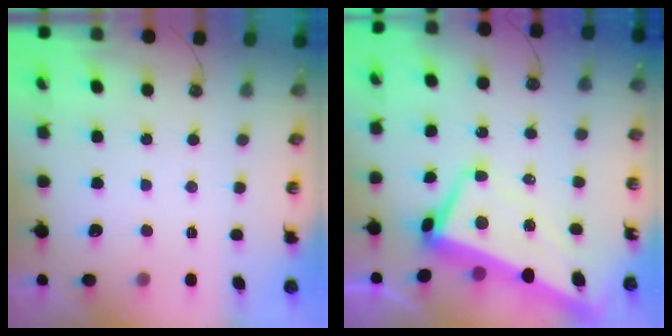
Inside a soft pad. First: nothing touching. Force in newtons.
{"total": 5.1, "press": 4.8, "slide": 1.5}